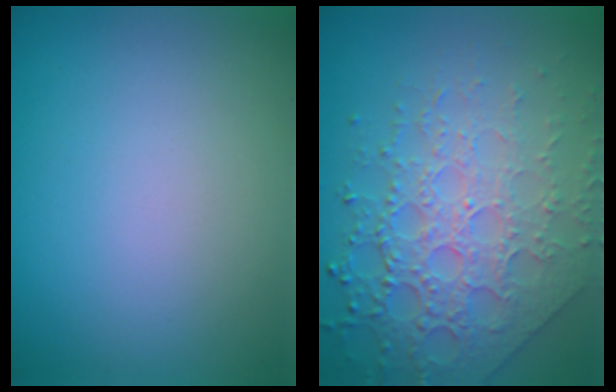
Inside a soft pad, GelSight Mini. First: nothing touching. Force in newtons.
{"total": 7.6, "press": 5.5, "slide": 5.3}